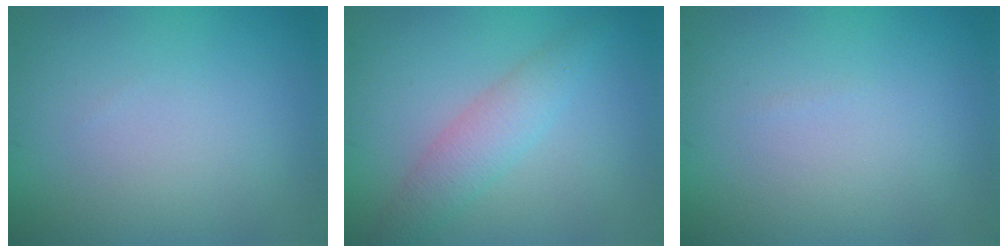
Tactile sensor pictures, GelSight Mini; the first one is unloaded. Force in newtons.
{"total": 2.9, "press": 2.9, "slide": 0.1}
{"total": 0.0}